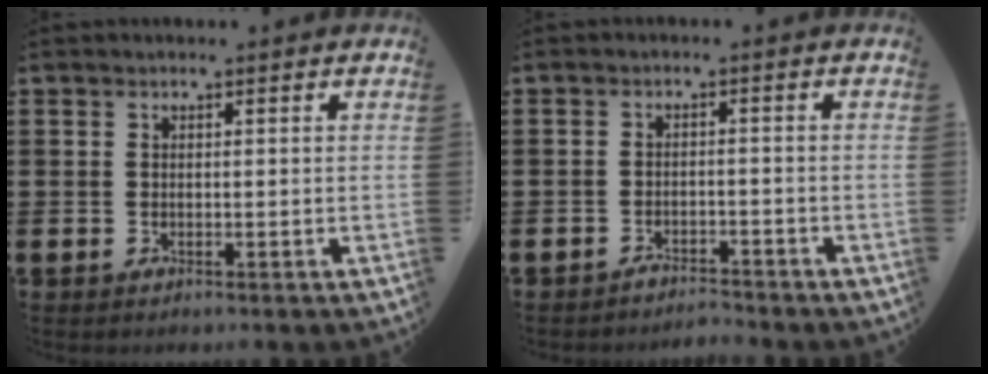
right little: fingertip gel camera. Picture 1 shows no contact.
{"total": 2.2, "force": [-2.1, 0.0, -0.2], "torque": [-0.002, 0.004, -0.048]}